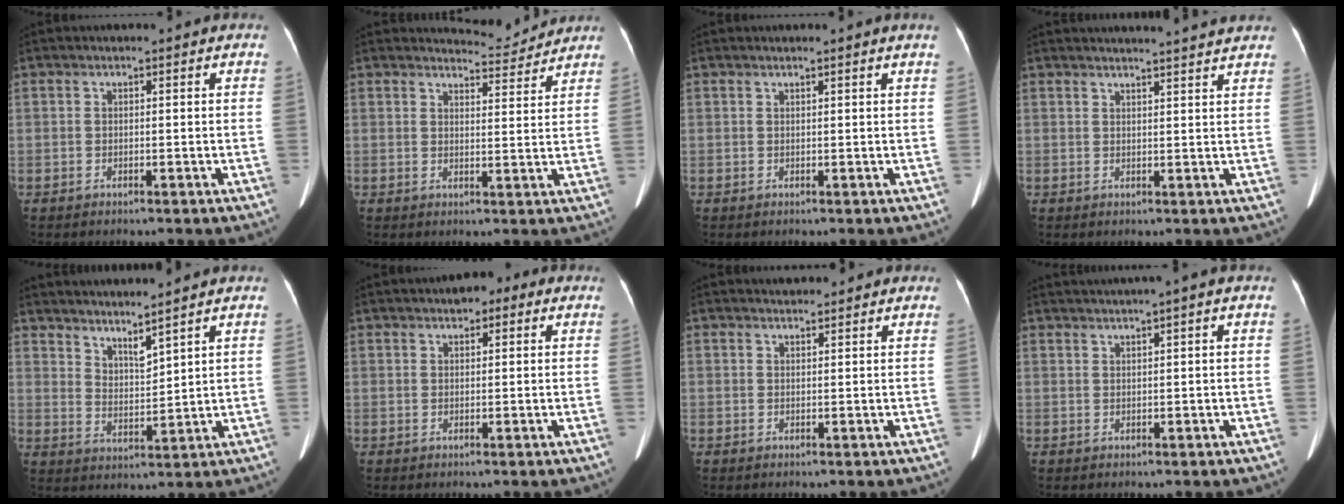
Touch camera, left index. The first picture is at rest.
{"total": 4.3, "force": [4.2, -0.1, -0.8], "torque": [-0.002, -0.013, 0.060]}
{"total": 0.9, "force": [0.7, -0.4, 0.5], "torque": [-0.017, -0.003, 0.018]}
{"total": 9.2, "force": [8.7, -0.6, 2.8], "torque": [-0.035, 0.007, 0.091]}
{"total": 5.3, "force": [4.8, 0.1, 2.1], "torque": [-0.044, -0.003, 0.100]}
{"total": 3.5, "force": [1.8, 1.8, 2.4], "torque": [-0.033, 0.017, 0.023]}
{"total": 1.5, "force": [1.3, 0.7, 0.0], "torque": [0.000, 0.014, 0.018]}
{"total": 3.6, "force": [2.4, -0.6, 2.6], "torque": [-0.047, 0.023, 0.045]}